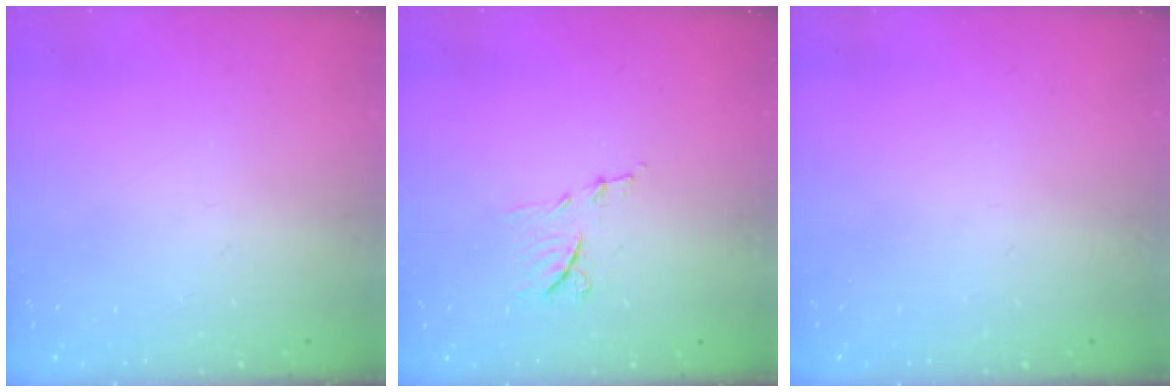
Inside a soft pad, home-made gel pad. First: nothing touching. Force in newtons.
{"total": 6.9, "press": 6.9, "slide": 0.5}
{"total": 0.0}